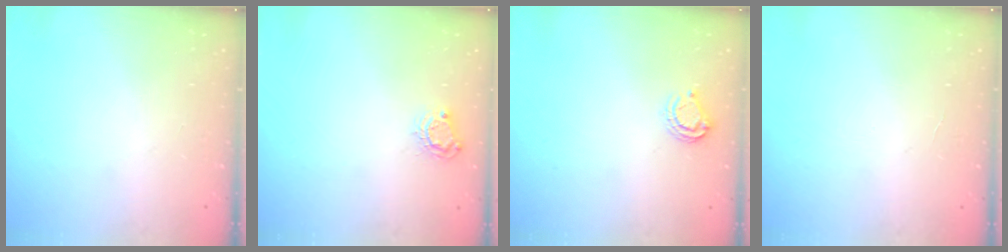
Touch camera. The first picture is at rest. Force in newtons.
{"total": 5.5, "press": 5.5, "slide": 0.4}
{"total": 5.7, "press": 5.7, "slide": 0.5}
{"total": 1.3, "press": 1.3, "slide": 0.1}